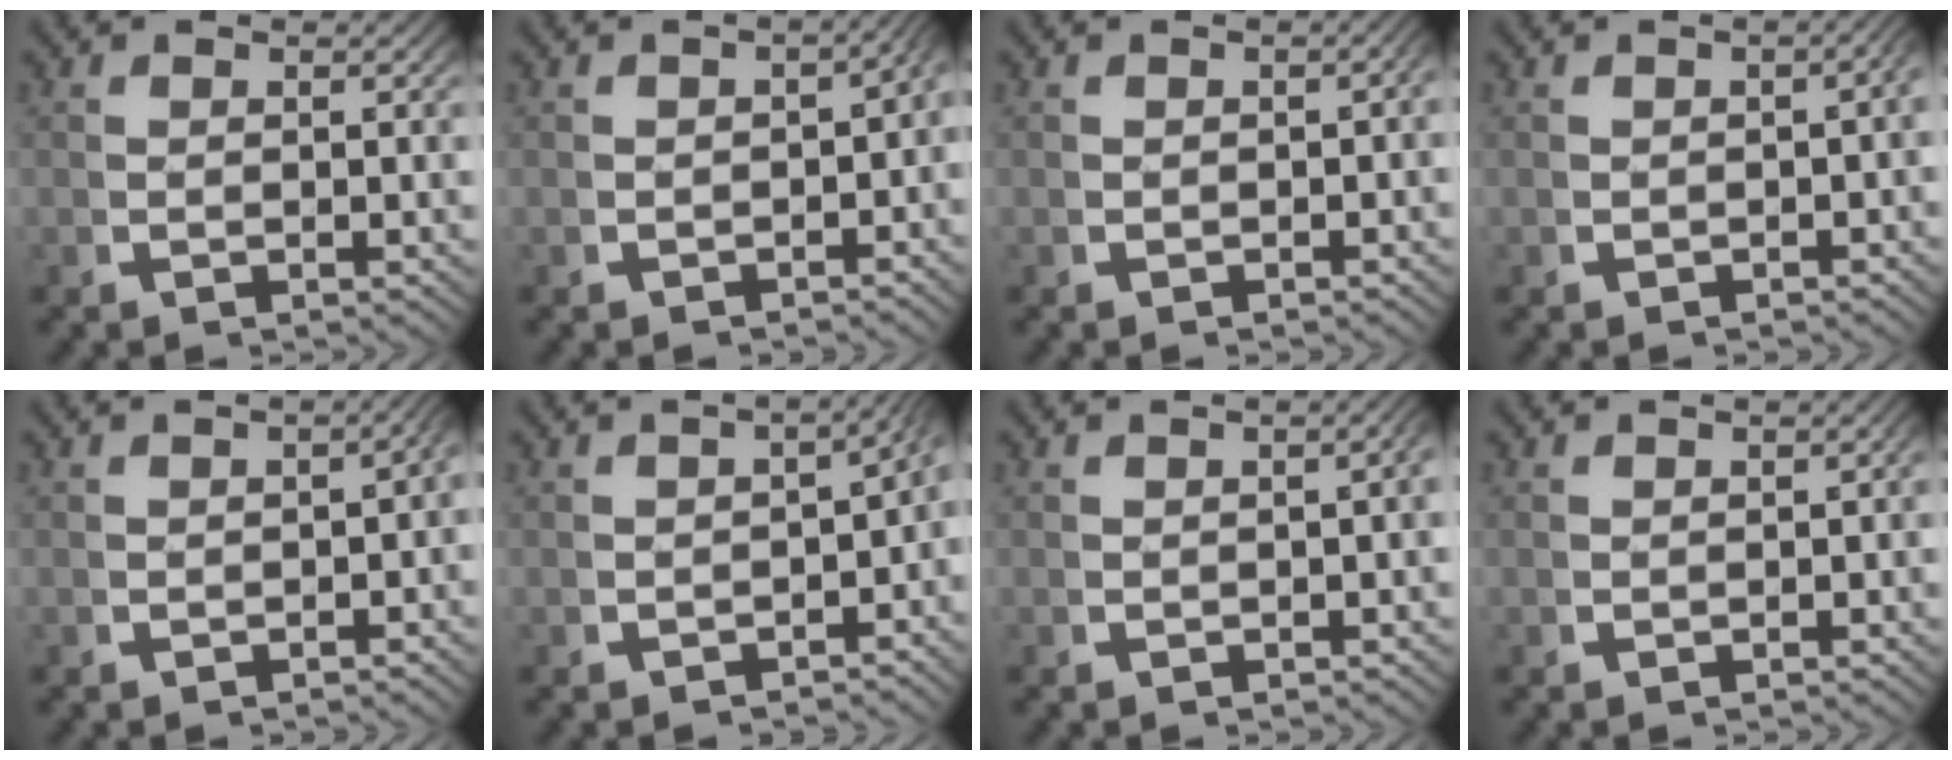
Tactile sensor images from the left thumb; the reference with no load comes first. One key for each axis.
{"total": 3.8, "fx": -0.6, "fy": 2.3, "fz": 3.0, "tx": -0.026, "ty": 0.011, "tz": -0.014}
{"total": 1.4, "fx": -0.9, "fy": 0.6, "fz": 0.9, "tx": -0.011, "ty": 0.000, "tz": -0.011}
{"total": 2.9, "fx": -0.6, "fy": 1.4, "fz": 2.5, "tx": -0.026, "ty": 0.011, "tz": -0.011}
{"total": 3.5, "fx": -0.7, "fy": 1.9, "fz": 2.8, "tx": -0.026, "ty": 0.010, "tz": -0.013}
{"total": 5.0, "fx": -0.1, "fy": 3.5, "fz": 3.6, "tx": -0.034, "ty": 0.023, "tz": -0.015}
{"total": 2.6, "fx": -0.5, "fy": 1.2, "fz": 2.3, "tx": -0.024, "ty": 0.009, "tz": -0.008}
{"total": 1.0, "fx": -0.7, "fy": 0.5, "fz": 0.6, "tx": -0.008, "ty": 0.001, "tz": -0.009}